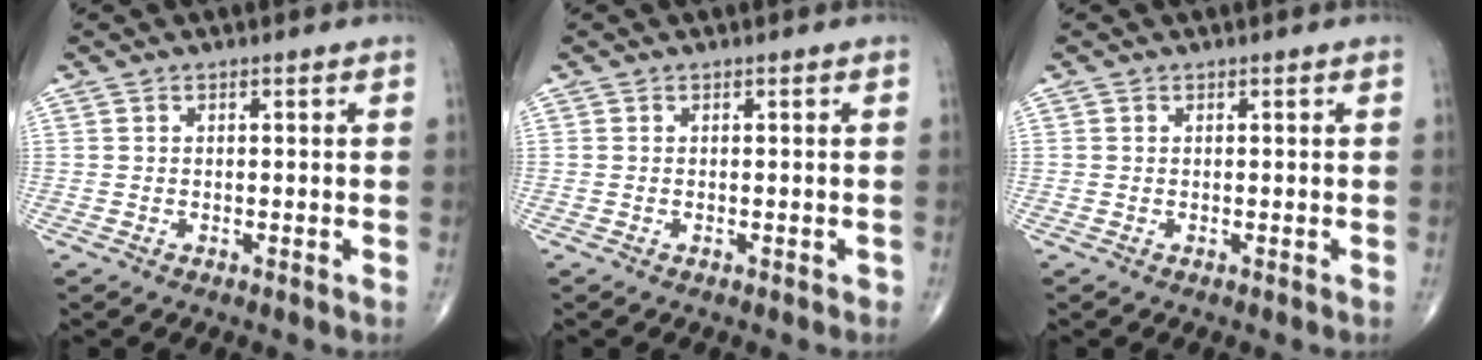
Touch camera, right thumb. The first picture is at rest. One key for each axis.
{"total": 0.0}
{"total": 0.0}